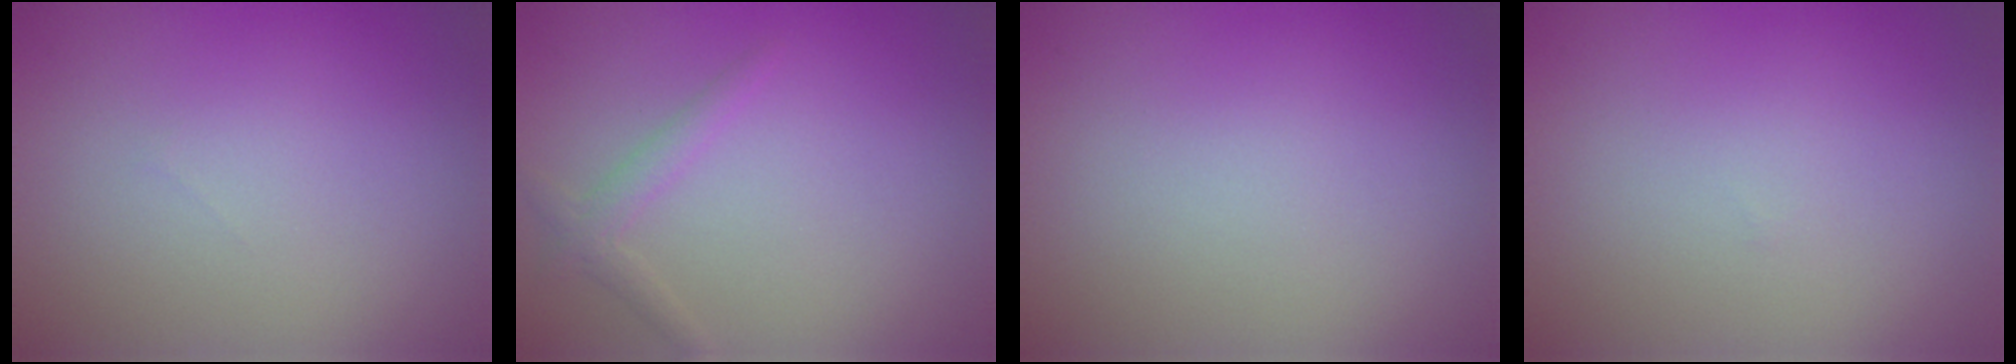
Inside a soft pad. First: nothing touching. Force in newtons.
{"total": 1.5, "press": 1.5, "slide": 0.1}
{"total": 0.0}
{"total": 0.0}